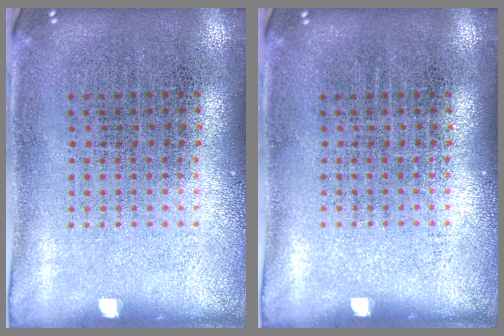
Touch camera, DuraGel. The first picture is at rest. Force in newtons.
{"total": 0.0}